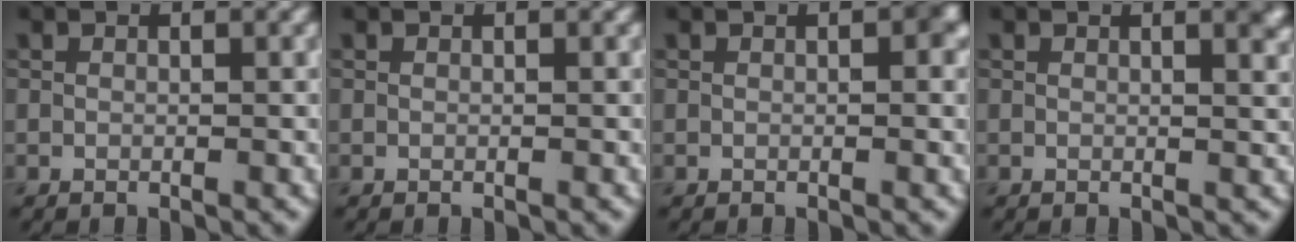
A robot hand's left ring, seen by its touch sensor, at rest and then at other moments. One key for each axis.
{"total": 0.0}
{"total": 1.6, "fx": 0.2, "fy": 0.6, "fz": 1.5, "tx": -0.014, "ty": 0.001, "tz": 0.005}
{"total": 2.5, "fx": 1.2, "fy": 1.0, "fz": 2.0, "tx": -0.008, "ty": 0.005, "tz": 0.013}